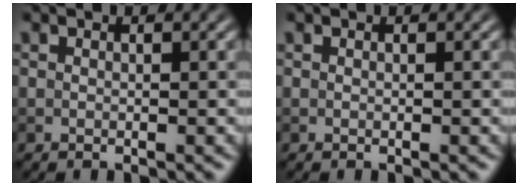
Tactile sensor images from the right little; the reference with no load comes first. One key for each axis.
{"total": 0.0}